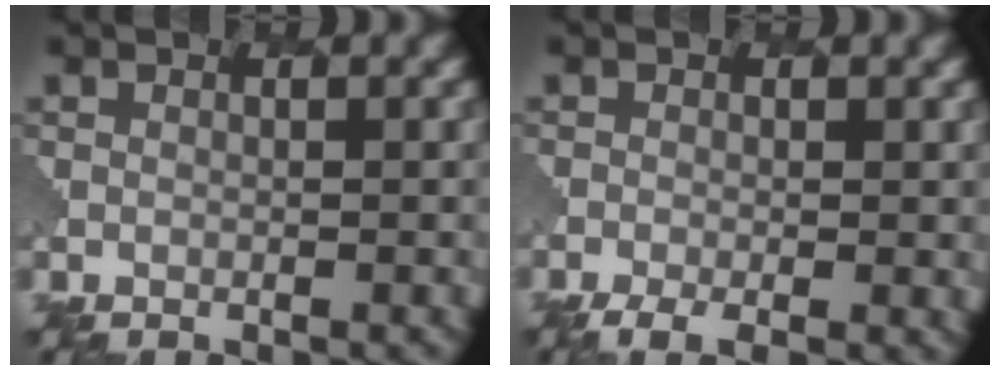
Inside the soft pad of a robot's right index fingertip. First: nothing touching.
{"total": 3.8, "force": [-1.7, 1.4, 3.1], "torque": [-0.051, -0.005, -0.026]}